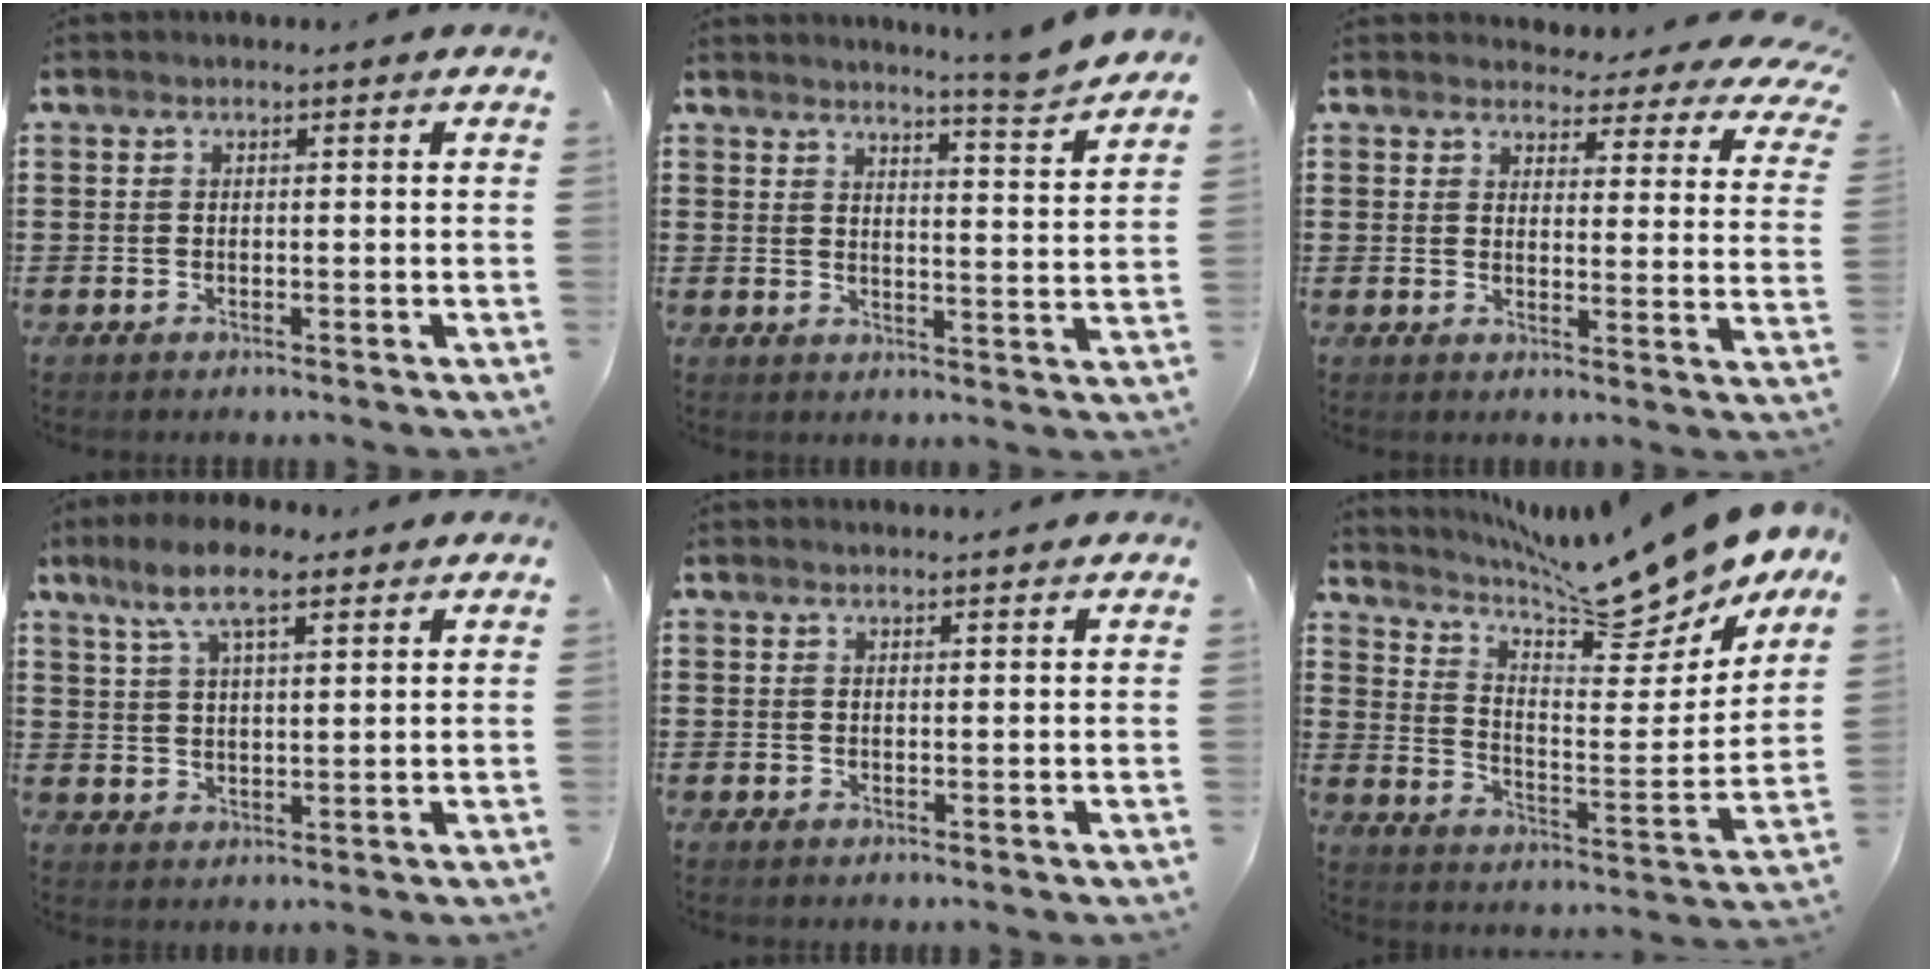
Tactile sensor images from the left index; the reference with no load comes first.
{"total": 5.5, "force": [5.1, -1.3, 1.5], "torque": [-0.033, -0.043, 0.083]}
{"total": 3.9, "force": [3.7, 0.7, 1.0], "torque": [-0.031, -0.028, 0.061]}
{"total": 8.4, "force": [5.7, 2.6, 5.7], "torque": [-0.124, 0.003, 0.102]}
{"total": 1.1, "force": [1.0, 0.0, 0.2], "torque": [-0.005, -0.001, 0.021]}
{"total": 13.4, "force": [12.1, 1.5, 5.4], "torque": [-0.099, -0.096, 0.201]}